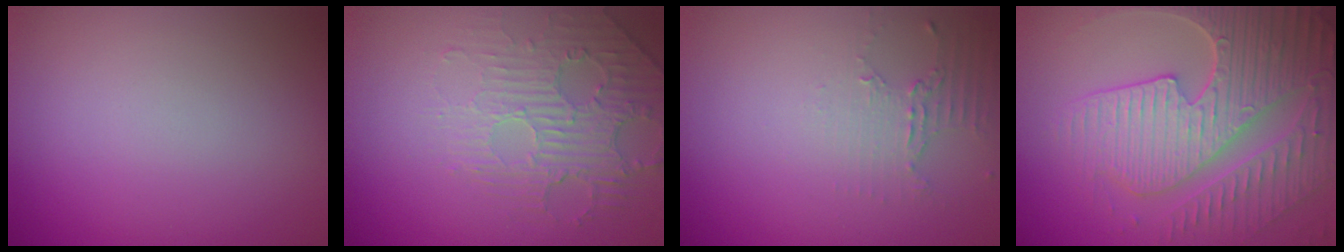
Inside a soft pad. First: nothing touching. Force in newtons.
{"total": 2.5, "press": 1.9, "slide": 1.6}
{"total": 1.9, "press": 1.4, "slide": 1.3}
{"total": 8.8, "press": 6.4, "slide": 6.1}